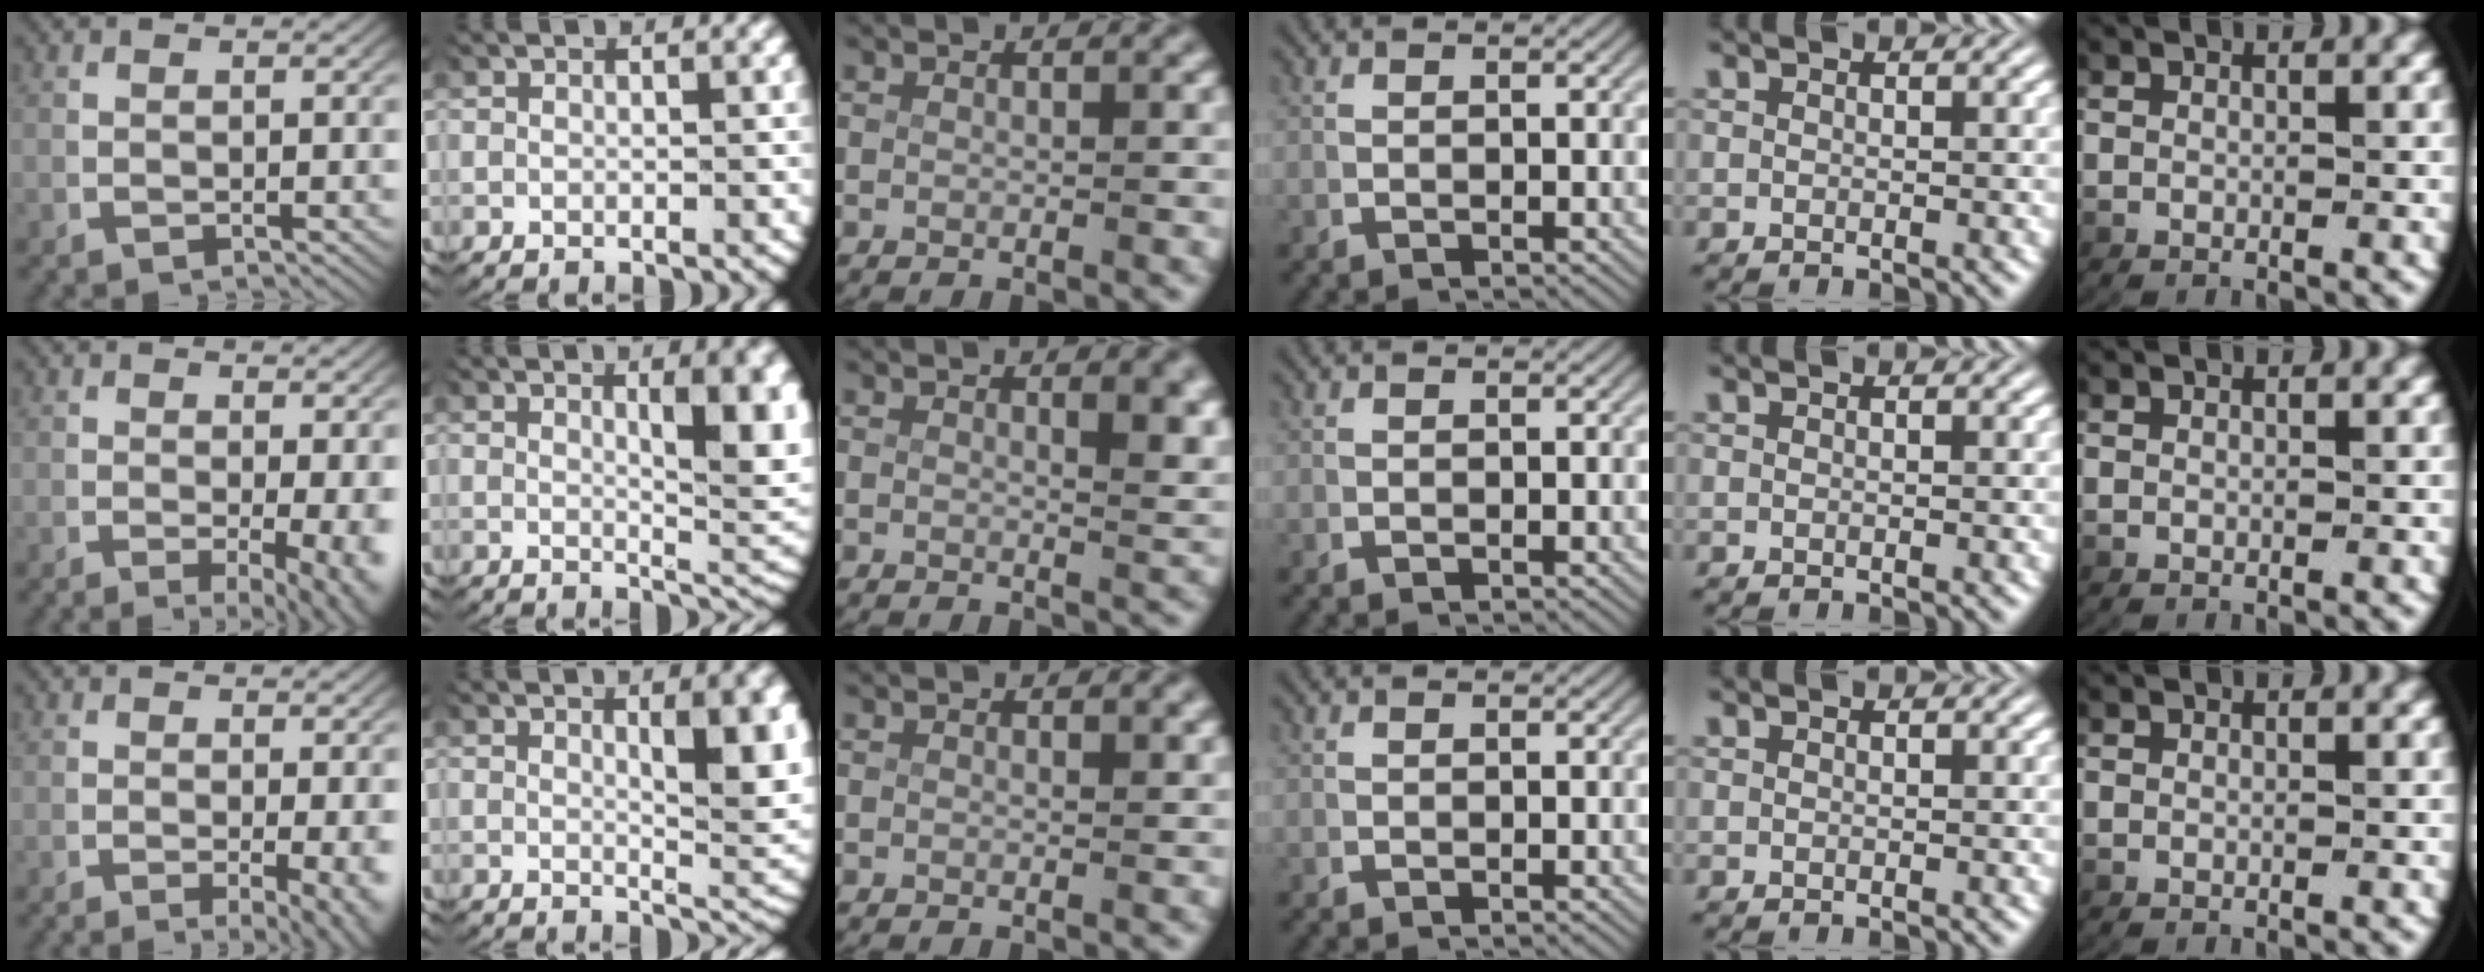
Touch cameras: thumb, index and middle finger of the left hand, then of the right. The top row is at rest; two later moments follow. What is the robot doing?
{"motion": "lift_and_place", "object": "plastic wrap"}